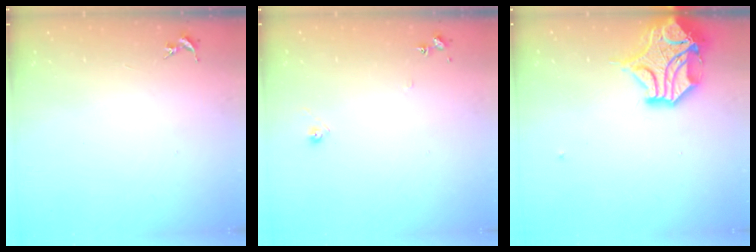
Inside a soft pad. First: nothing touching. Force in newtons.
{"total": 6.2, "press": 6.2, "slide": 0.6}
{"total": 15.0, "press": 14.8, "slide": 2.2}